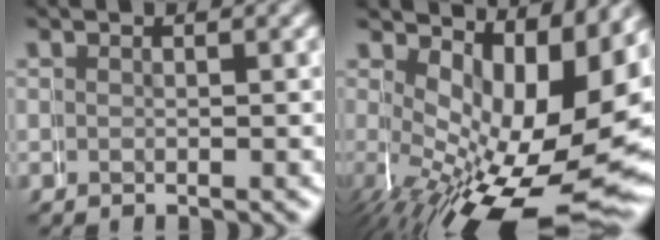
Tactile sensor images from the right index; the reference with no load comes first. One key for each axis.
{"total": 13.1, "fx": -1.7, "fy": 6.6, "fz": 11.2, "tx": -0.165, "ty": -0.045, "tz": -0.002}